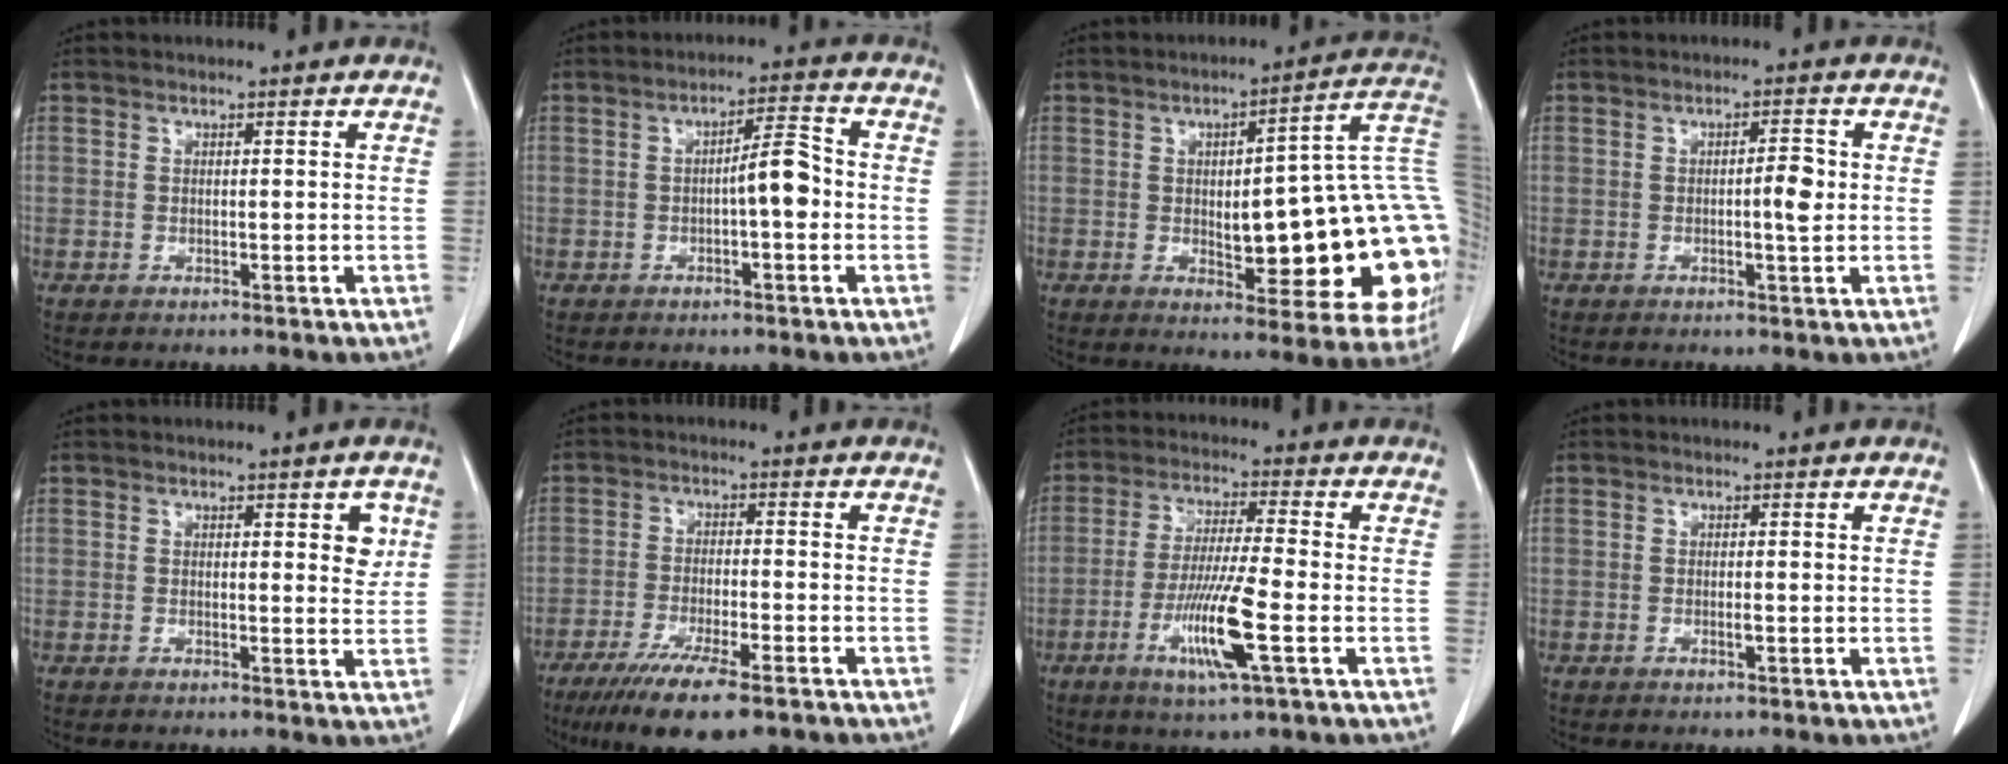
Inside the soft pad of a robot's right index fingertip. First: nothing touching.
{"total": 5.0, "force": [-0.7, 0.8, 4.9], "torque": [-0.075, 0.014, -0.011]}
{"total": 23.7, "force": [-1.6, 5.4, 23.0], "torque": [-0.210, 0.024, -0.008]}
{"total": 3.2, "force": [-0.1, 0.7, 3.2], "torque": [-0.047, 0.003, -0.002]}
{"total": 3.3, "force": [1.2, 1.2, 2.8], "torque": [-0.027, -0.004, 0.012]}
{"total": 11.8, "force": [-8.2, 1.9, 8.3], "torque": [-0.135, -0.026, -0.126]}
{"total": 10.8, "force": [-3.9, 0.1, 10.1], "torque": [-0.197, -0.018, -0.073]}
{"total": 0.6, "force": [-0.2, 0.0, 0.6], "torque": [-0.013, -0.001, -0.003]}